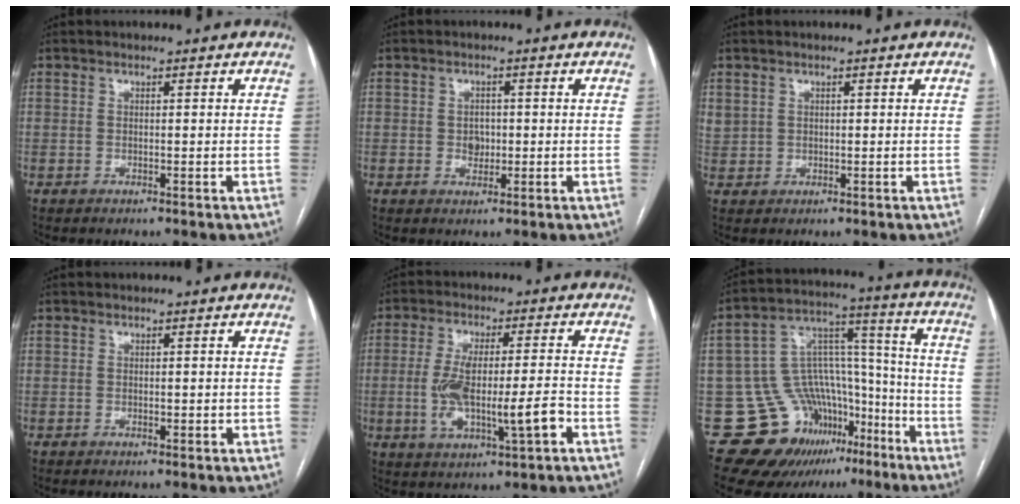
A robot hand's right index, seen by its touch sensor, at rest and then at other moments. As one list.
[{"total": 2.4, "force": [-0.1, 1.9, 1.4], "torque": [-0.018, 0.003, 0.001]}, {"total": 2.3, "force": [1.1, 1.9, 0.4], "torque": [-0.001, 0.009, 0.024]}, {"total": 1.1, "force": [0.0, 0.6, 0.9], "torque": [-0.012, 0.000, 0.001]}, {"total": 11.4, "force": [-2.5, 2.2, 10.8], "torque": [-0.205, 0.004, -0.035]}, {"total": 19.6, "force": [-11.4, 14.1, 7.5], "torque": [-0.119, 0.105, -0.161]}]